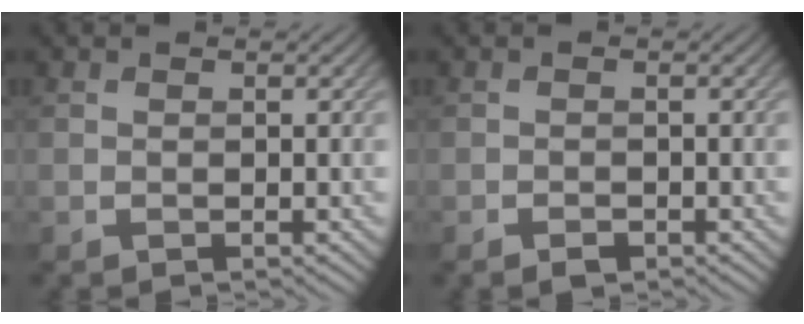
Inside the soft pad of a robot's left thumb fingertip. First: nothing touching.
{"total": 1.0, "force": [-0.8, 0.4, 0.6], "torque": [-0.008, -0.001, -0.014]}